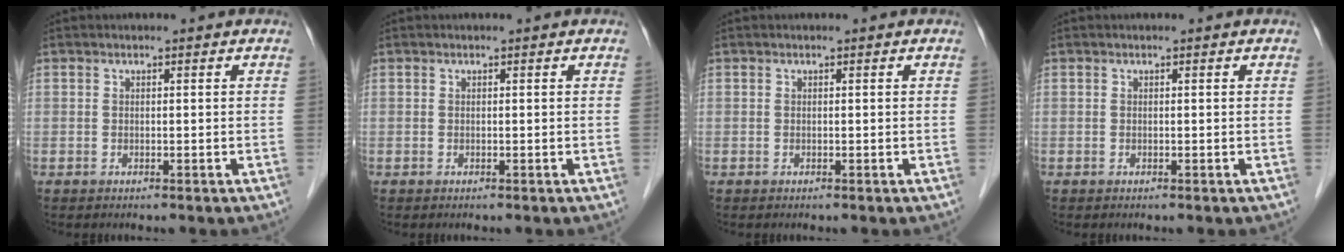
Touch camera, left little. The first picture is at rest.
{"total": 0.0}
{"total": 0.0}
{"total": 0.0}